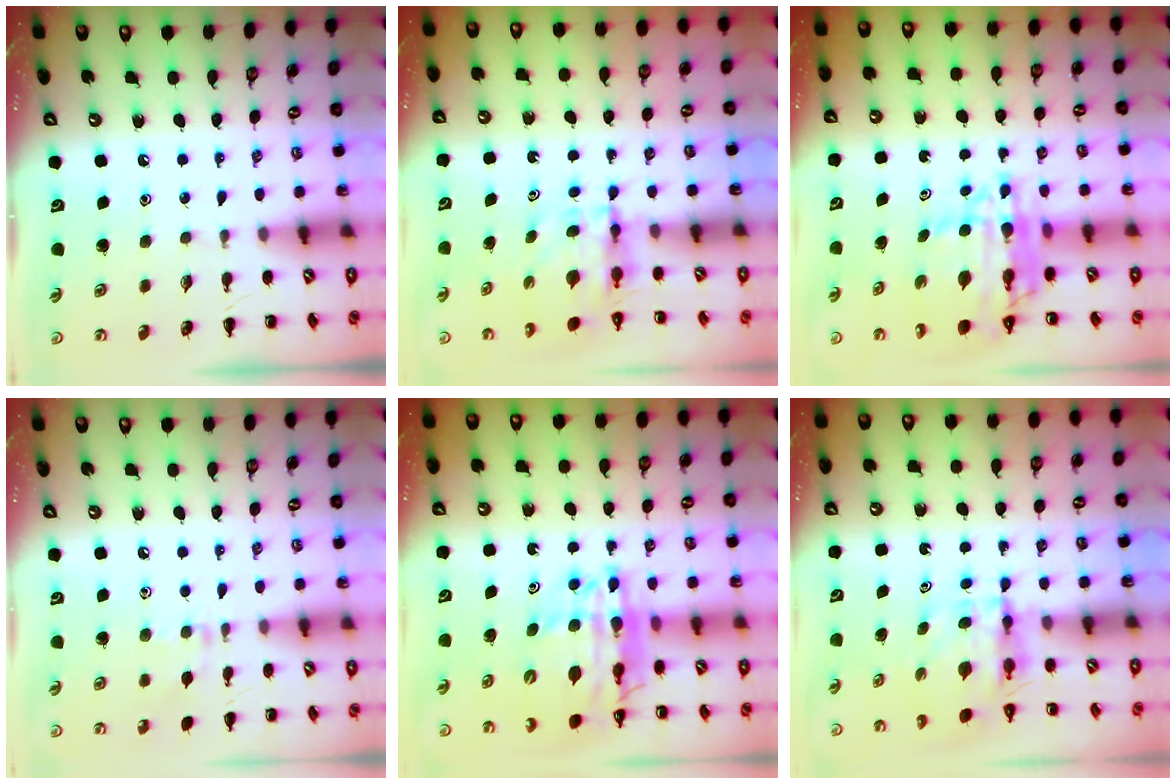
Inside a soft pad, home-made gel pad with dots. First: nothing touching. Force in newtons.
{"total": 3.9, "press": 3.9, "slide": 0.3}
{"total": 9.7, "press": 9.0, "slide": 3.4}
{"total": 6.8, "press": 6.4, "slide": 2.3}
{"total": 16.8, "press": 16.2, "slide": 4.5}
{"total": 3.9, "press": 3.9, "slide": 0.3}